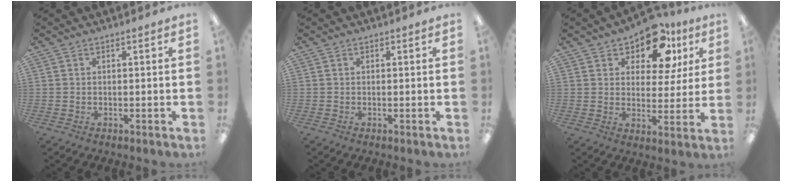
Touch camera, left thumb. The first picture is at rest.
{"total": 0.0}
{"total": 12.4, "force": [8.3, 6.6, 6.4], "torque": [-0.102, -0.039, 0.149]}